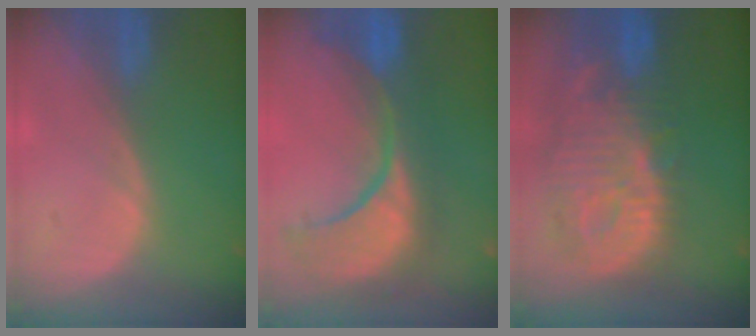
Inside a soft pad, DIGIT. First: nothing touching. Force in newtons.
{"total": 11.8, "press": 10.8, "slide": 4.8}
{"total": 13.6, "press": 11.8, "slide": 6.6}